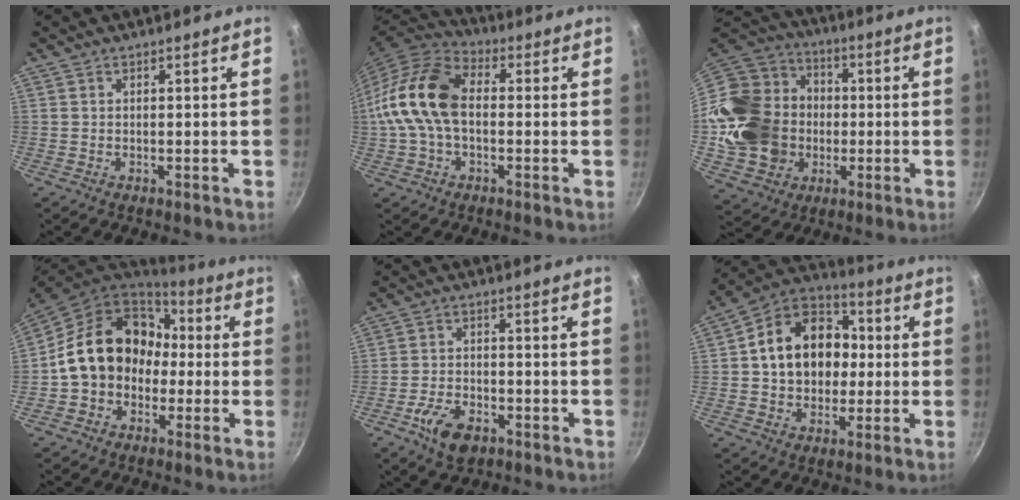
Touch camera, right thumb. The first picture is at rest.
{"total": 15.3, "force": [-0.4, 9.7, 11.8], "torque": [-0.214, 0.036, -0.026]}
{"total": 25.3, "force": [-1.9, 21.4, 13.4], "torque": [-0.250, 0.046, -0.017]}
{"total": 17.8, "force": [0.0, 14.5, 10.4], "torque": [-0.146, 0.063, -0.003]}
{"total": 7.8, "force": [-3.9, 4.4, 5.2], "torque": [-0.091, 0.019, -0.069]}
{"total": 18.1, "force": [1.2, 14.1, 11.3], "torque": [-0.158, 0.034, 0.007]}